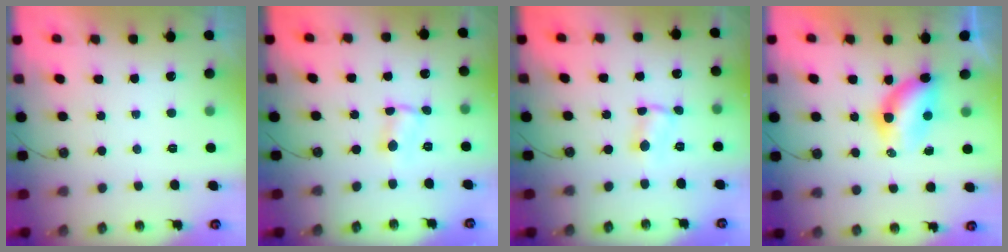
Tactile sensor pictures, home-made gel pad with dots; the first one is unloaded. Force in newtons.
{"total": 1.1, "press": 1.0, "slide": 0.2}
{"total": 1.1, "press": 1.0, "slide": 0.2}
{"total": 7.9, "press": 6.9, "slide": 3.8}